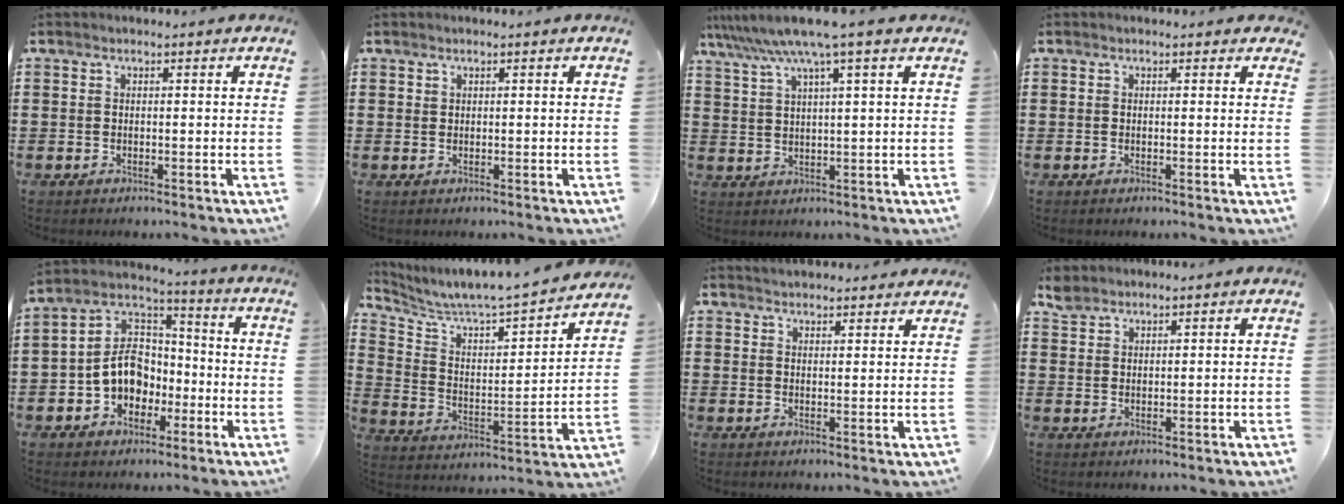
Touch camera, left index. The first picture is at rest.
{"total": 0.6, "force": [0.5, 0.3, 0.2], "torque": [-0.005, 0.002, 0.011]}
{"total": 7.1, "force": [4.7, -0.2, 5.3], "torque": [-0.117, -0.017, 0.078]}
{"total": 0.6, "force": [0.3, 0.5, 0.2], "torque": [-0.006, 0.006, 0.004]}
{"total": 8.7, "force": [-2.1, 7.3, 4.3], "torque": [-0.118, 0.008, -0.045]}
{"total": 4.7, "force": [4.5, 0.2, 1.3], "torque": [-0.053, -0.054, 0.068]}
{"total": 2.5, "force": [2.5, 0.1, -0.2], "torque": [-0.003, -0.004, 0.048]}
{"total": 2.7, "force": [2.4, 1.0, 0.2], "torque": [-0.011, 0.001, 0.049]}